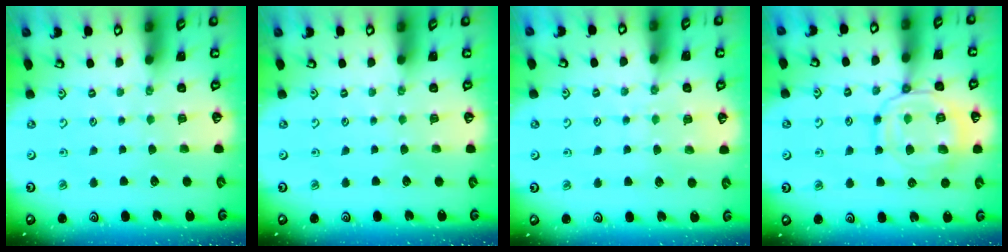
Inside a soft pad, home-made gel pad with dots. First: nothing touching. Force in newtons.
{"total": 0.0}
{"total": 5.9, "press": 5.9, "slide": 0.6}
{"total": 14.2, "press": 14.2, "slide": 1.2}